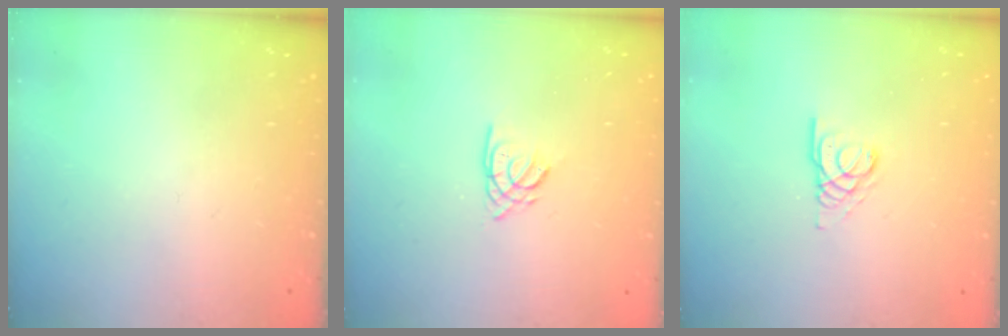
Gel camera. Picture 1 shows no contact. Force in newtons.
{"total": 2.2, "press": 2.2, "slide": 0.0}
{"total": 3.4, "press": 3.4, "slide": 0.3}